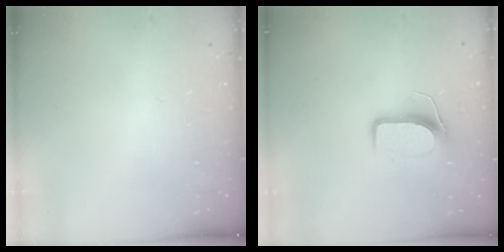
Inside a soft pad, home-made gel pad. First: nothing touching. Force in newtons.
{"total": 8.7, "press": 8.7, "slide": 0.7}